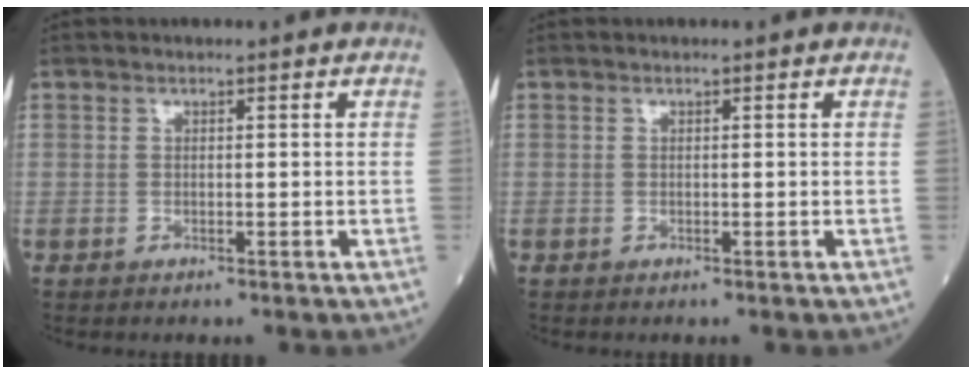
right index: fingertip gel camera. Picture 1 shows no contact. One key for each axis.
{"total": 0.0}